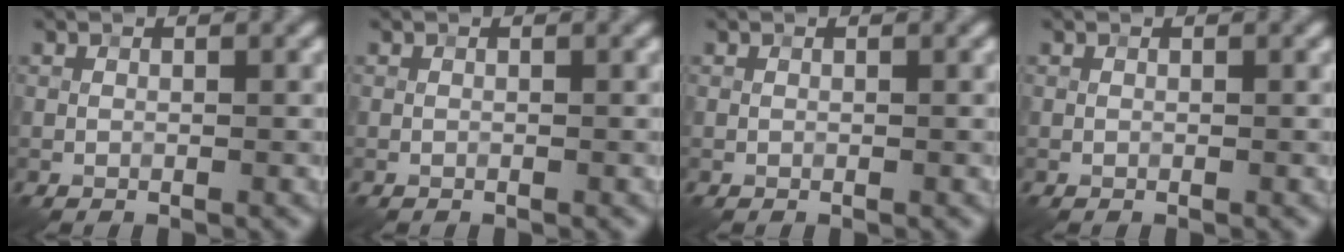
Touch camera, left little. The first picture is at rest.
{"total": 0.0}
{"total": 0.0}
{"total": 0.0}